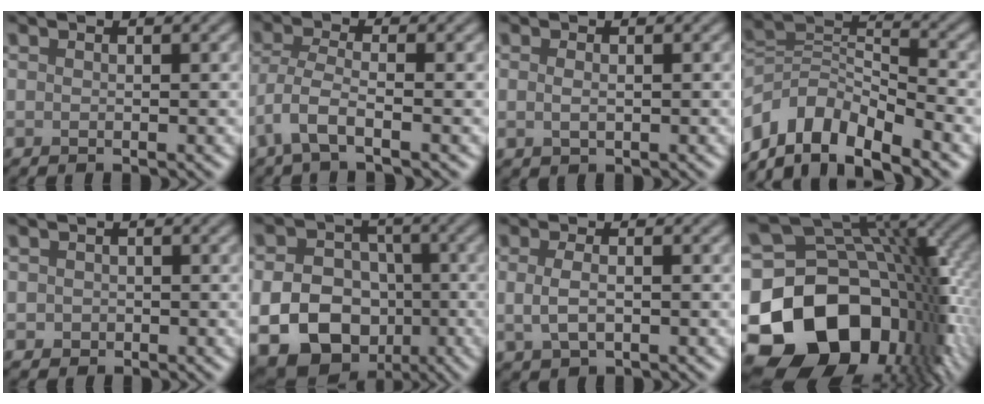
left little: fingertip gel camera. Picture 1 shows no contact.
{"total": 3.5, "force": [-2.0, 0.7, 2.8], "torque": [-0.064, -0.002, -0.050]}
{"total": 1.2, "force": [0.0, 0.7, 1.0], "torque": [-0.020, -0.001, 0.002]}
{"total": 8.2, "force": [-5.7, 3.9, 4.5], "torque": [-0.069, 0.001, -0.116]}
{"total": 0.9, "force": [-0.1, 0.9, 0.2], "torque": [0.004, -0.003, -0.004]}
{"total": 14.7, "force": [-4.7, 12.5, 6.3], "torque": [-0.106, -0.046, -0.086]}
{"total": 2.6, "force": [-0.2, 1.4, 2.1], "torque": [-0.049, -0.004, -0.001]}
{"total": 18.3, "force": [-5.4, 12.9, 11.8], "torque": [-0.211, -0.013, -0.098]}